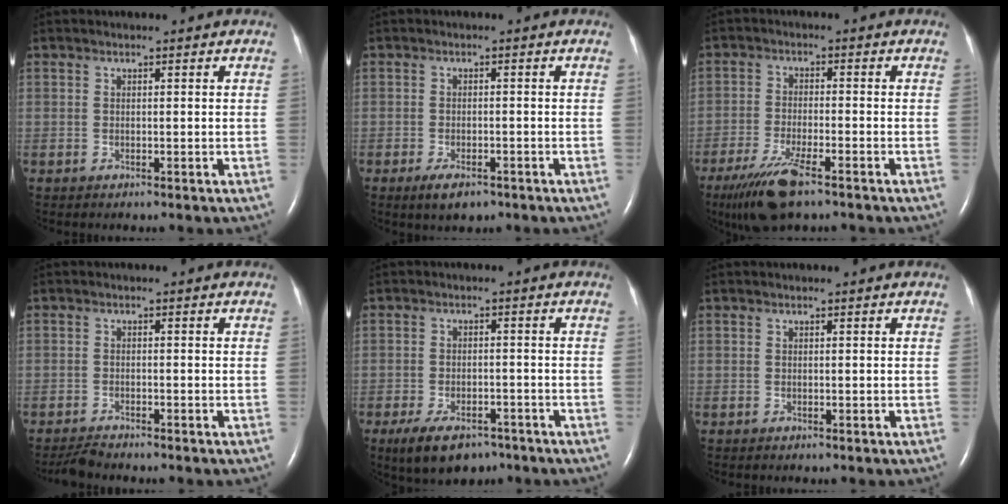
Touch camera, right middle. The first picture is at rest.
{"total": 3.5, "force": [-2.2, 1.4, 2.3], "torque": [-0.046, -0.005, -0.031]}
{"total": 8.8, "force": [-6.0, 1.6, 6.2], "torque": [-0.125, -0.022, -0.103]}
{"total": 2.3, "force": [-2.2, 0.1, 0.6], "torque": [-0.020, -0.013, -0.041]}
{"total": 7.9, "force": [-5.7, 3.6, 4.2], "torque": [-0.077, -0.004, -0.089]}
{"total": 0.0}